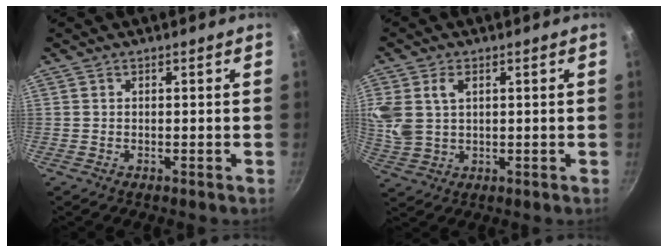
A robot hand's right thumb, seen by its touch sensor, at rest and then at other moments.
{"total": 9.1, "force": [2.8, 6.3, 6.0], "torque": [-0.123, -0.002, 0.060]}